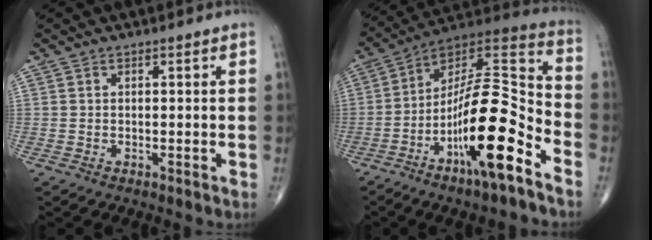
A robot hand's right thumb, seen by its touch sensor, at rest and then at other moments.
{"total": 21.0, "force": [-9.6, 5.2, 18.0], "torque": [-0.322, 0.072, -0.164]}